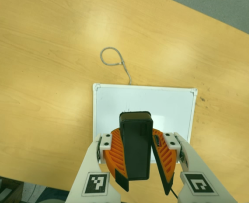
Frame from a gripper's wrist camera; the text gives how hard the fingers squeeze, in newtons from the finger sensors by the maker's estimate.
{"total": 11.4, "left": 10.7, "right": 12.1}